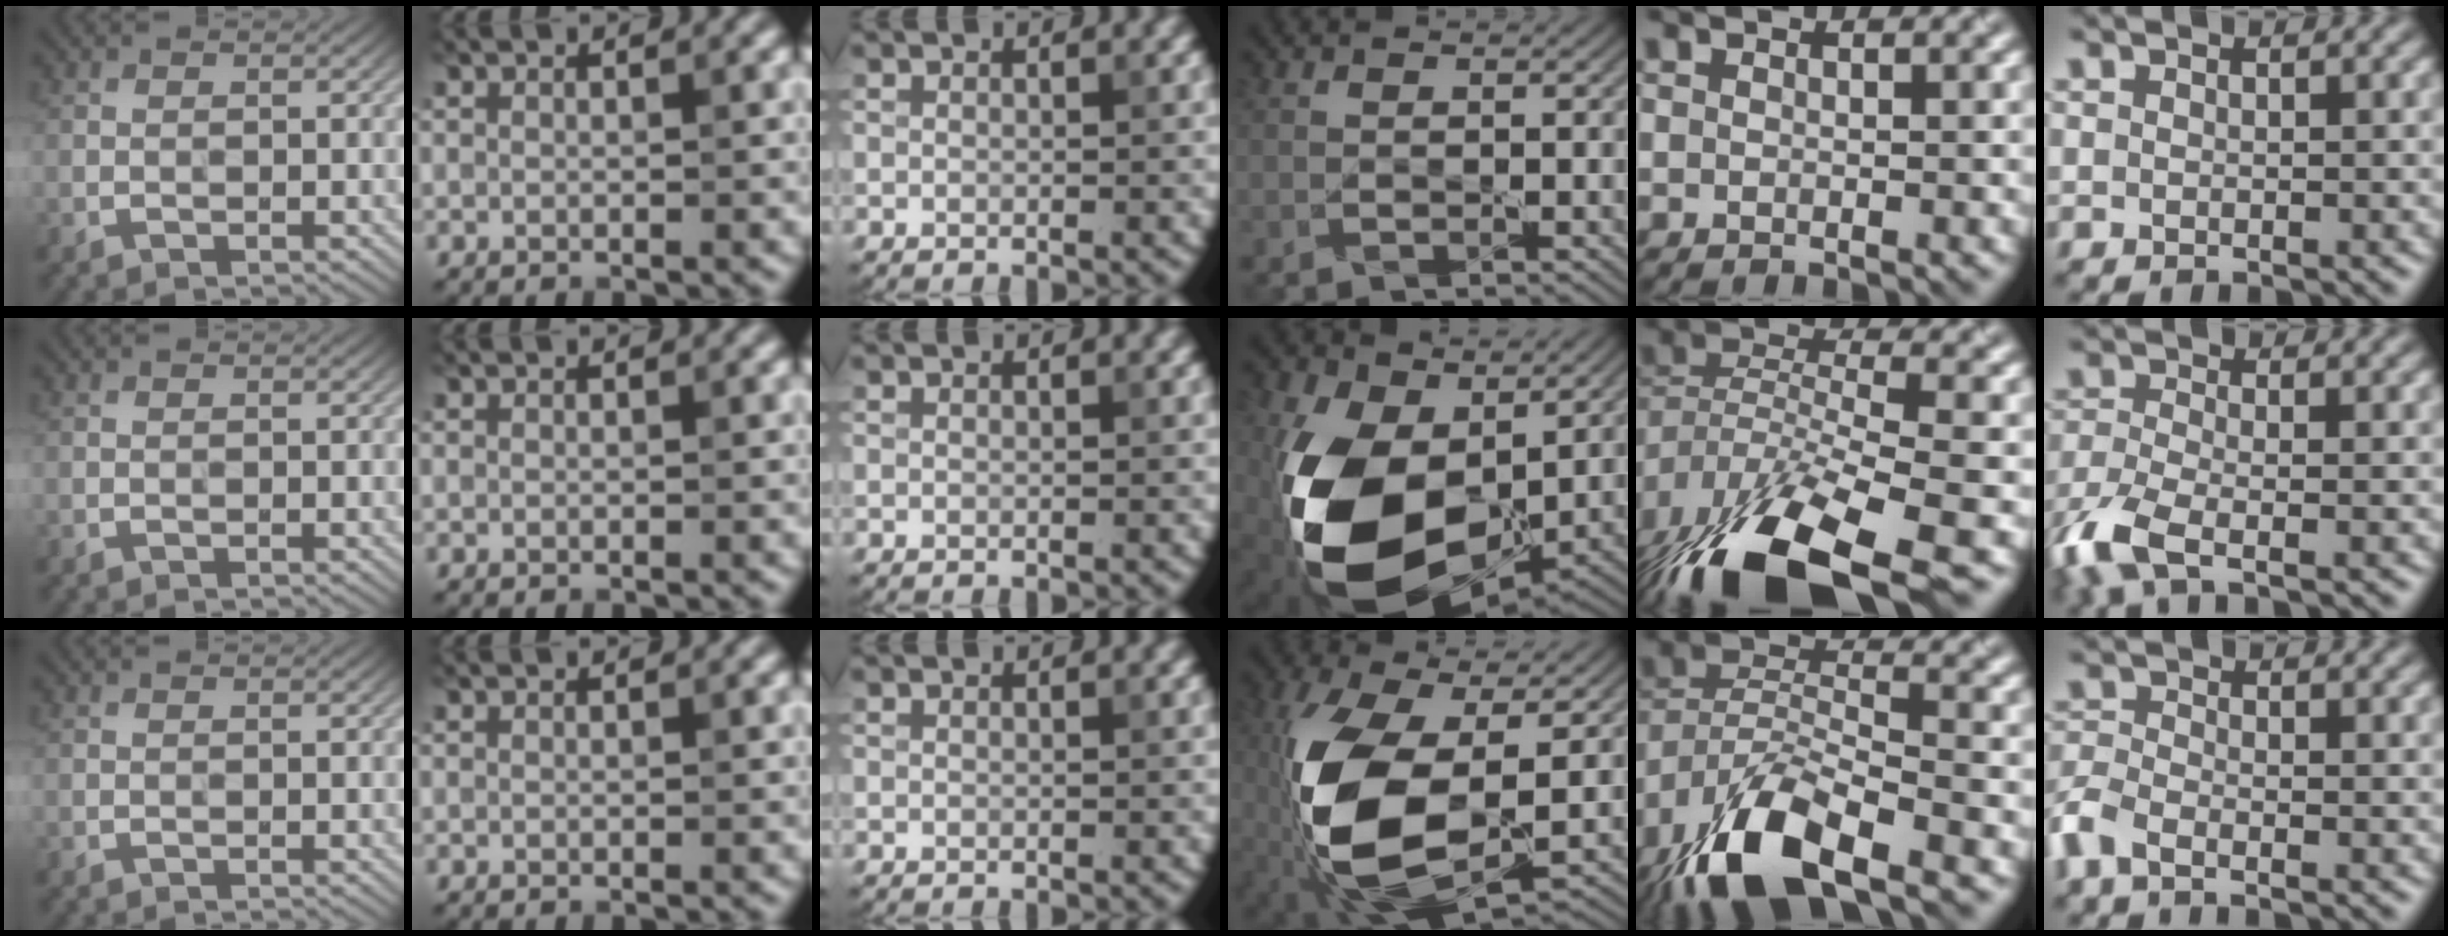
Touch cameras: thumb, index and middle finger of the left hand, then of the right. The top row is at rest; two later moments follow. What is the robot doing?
{"motion": "lift_and_place", "object": "knife"}